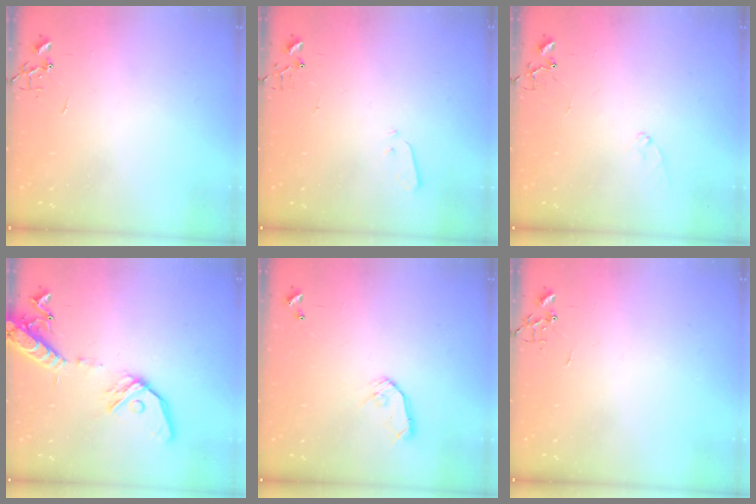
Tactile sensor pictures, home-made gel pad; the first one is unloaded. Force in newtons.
{"total": 2.2, "press": 2.1, "slide": 0.3}
{"total": 7.5, "press": 7.5, "slide": 0.7}
{"total": 16.0, "press": 15.7, "slide": 3.1}
{"total": 8.0, "press": 8.0, "slide": 0.4}
{"total": 0.0}